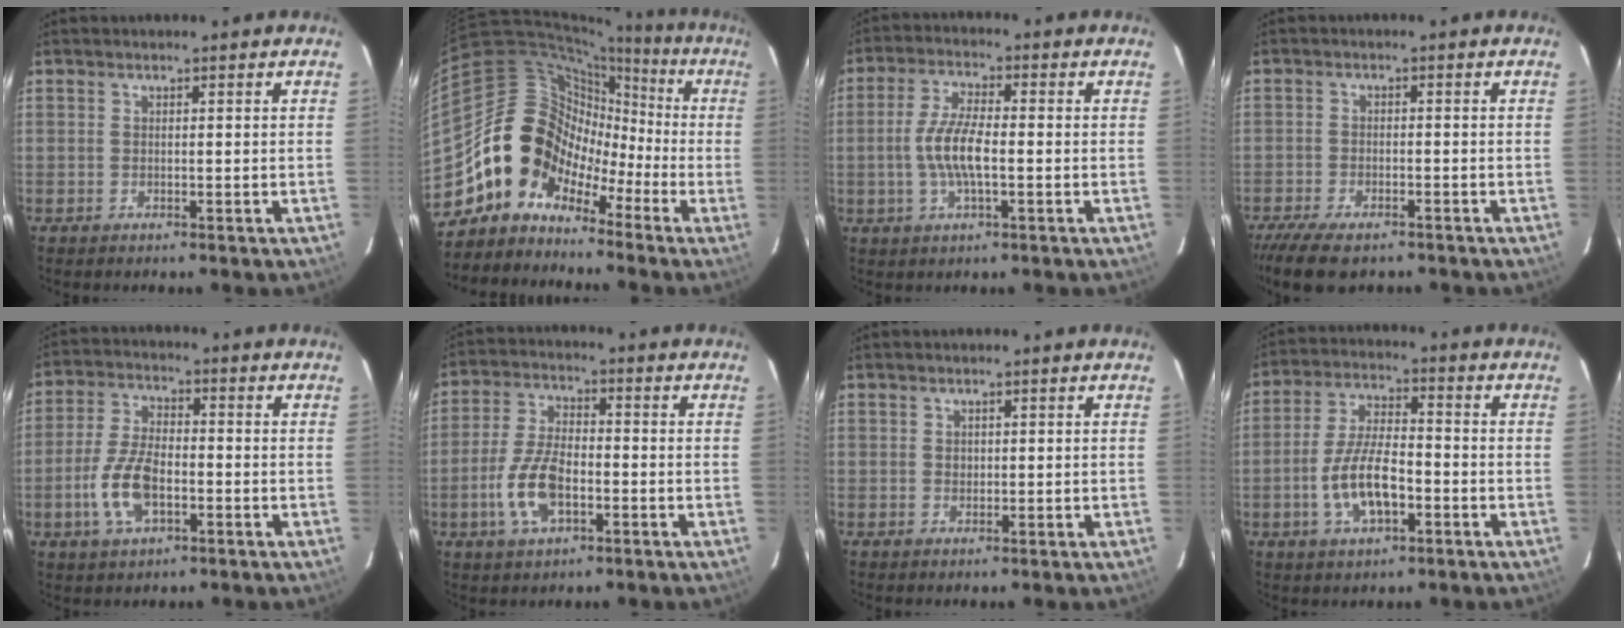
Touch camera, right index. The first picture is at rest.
{"total": 11.8, "force": [-5.8, 10.0, 2.5], "torque": [-0.048, 0.051, -0.130]}
{"total": 7.7, "force": [-1.3, 2.2, 7.2], "torque": [-0.147, 0.003, -0.028]}
{"total": 9.7, "force": [-7.6, 3.4, 5.0], "torque": [-0.127, -0.031, -0.133]}
{"total": 9.9, "force": [-3.2, 4.9, 8.0], "torque": [-0.172, 0.002, -0.058]}
{"total": 10.2, "force": [-3.4, 5.0, 8.2], "torque": [-0.176, 0.002, -0.062]}
{"total": 0.9, "force": [0.2, 0.9, 0.2], "torque": [0.000, 0.002, 0.002]}
{"total": 10.5, "force": [-3.5, 4.4, 8.9], "torque": [-0.181, 0.002, -0.060]}